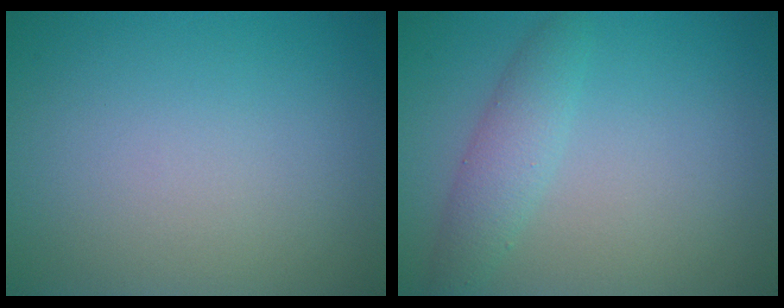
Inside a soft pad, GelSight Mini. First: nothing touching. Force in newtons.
{"total": 2.6, "press": 2.6, "slide": 0.1}